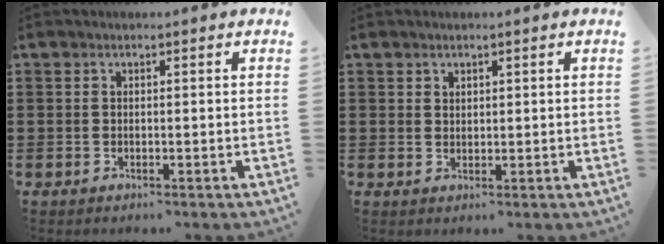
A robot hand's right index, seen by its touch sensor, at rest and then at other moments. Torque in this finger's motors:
{"motor_torque": [-0.49, 0.56, 0.01, -0.01]}